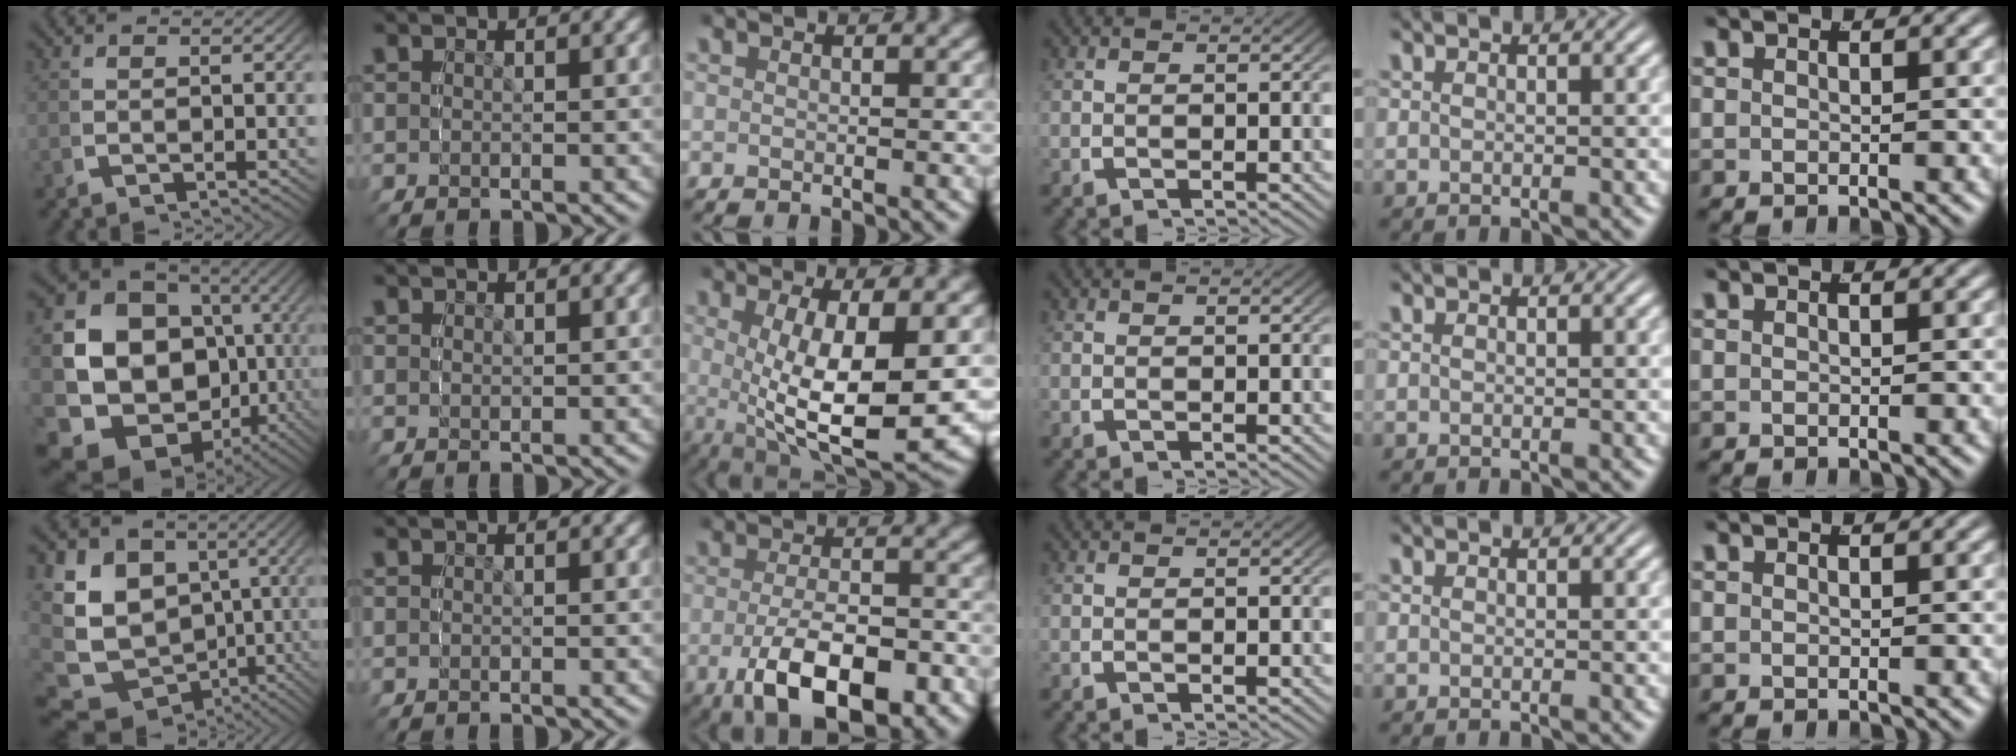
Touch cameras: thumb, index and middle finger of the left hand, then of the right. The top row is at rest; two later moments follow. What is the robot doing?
{"motion": "grasp_and_lifting", "object": "cloth"}